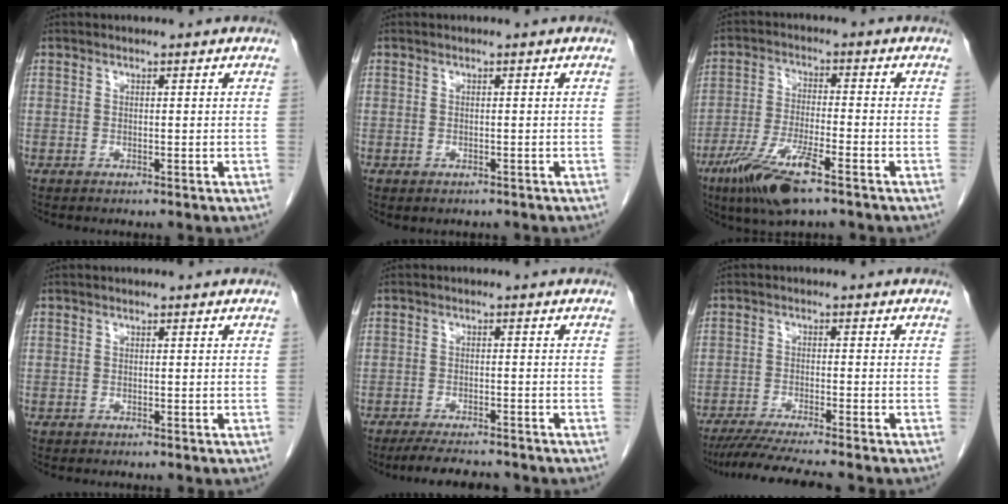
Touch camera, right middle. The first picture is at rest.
{"total": 0.9, "force": [-0.6, 0.6, 0.4], "torque": [-0.010, -0.002, -0.005]}
{"total": 10.3, "force": [-6.4, 1.4, 8.0], "torque": [-0.163, -0.022, -0.113]}
{"total": 0.0}
{"total": 7.0, "force": [-6.2, 1.1, 3.0], "torque": [-0.046, -0.014, -0.094]}
{"total": 9.4, "force": [-8.1, -0.9, 4.7], "torque": [-0.064, -0.027, -0.129]}